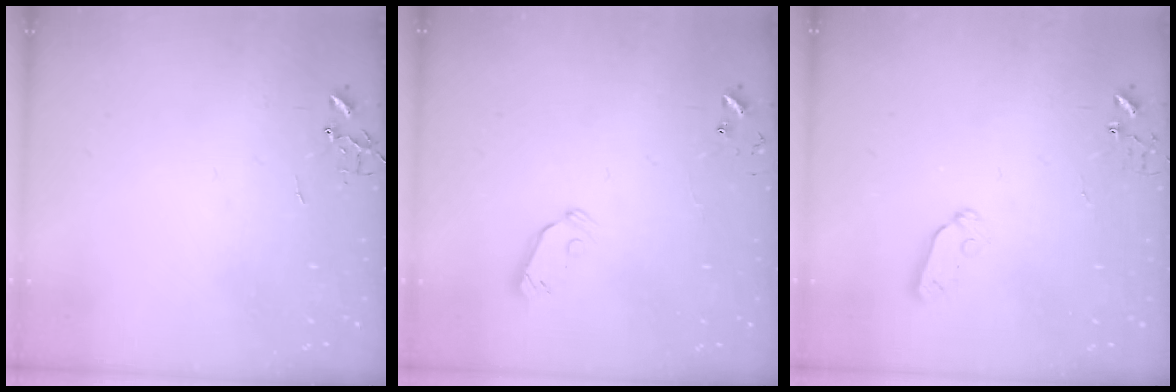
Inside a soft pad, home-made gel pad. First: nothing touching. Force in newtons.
{"total": 5.4, "press": 5.3, "slide": 0.9}
{"total": 5.0, "press": 4.9, "slide": 1.1}